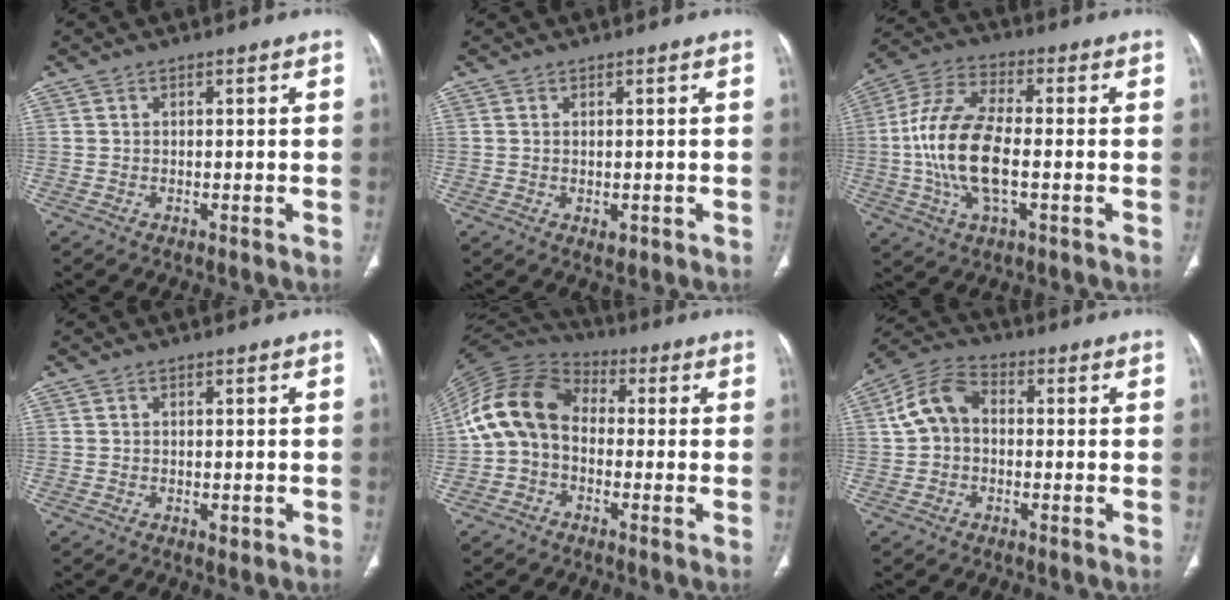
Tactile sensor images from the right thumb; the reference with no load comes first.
{"total": 1.2, "force": [-0.2, 0.8, 0.9], "torque": [-0.013, -0.004, 0.003]}
{"total": 15.6, "force": [-1.8, 7.0, 13.9], "torque": [-0.289, 0.019, -0.036]}
{"total": 1.1, "force": [-0.2, 0.7, 0.8], "torque": [-0.010, -0.003, 0.001]}
{"total": 13.5, "force": [-0.8, 10.0, 9.0], "torque": [-0.171, 0.039, -0.029]}
{"total": 8.3, "force": [0.3, 6.1, 5.6], "torque": [-0.101, 0.027, -0.006]}